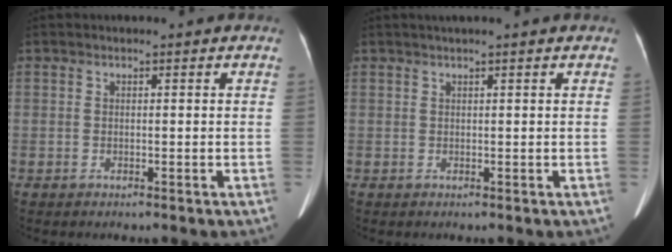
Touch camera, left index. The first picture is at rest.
{"total": 3.0, "force": [2.4, -0.2, 1.7], "torque": [-0.020, 0.030, 0.033]}